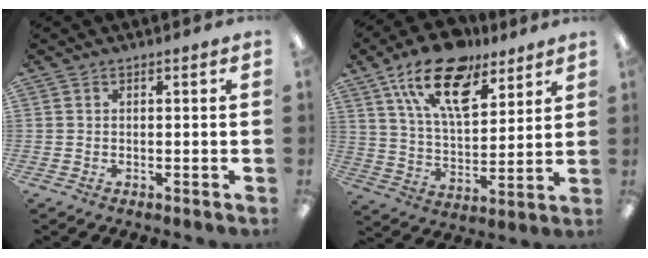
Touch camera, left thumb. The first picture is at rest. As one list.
[{"total": 18.6, "force": [12.2, 8.9, 10.9], "torque": [-0.183, -0.056, 0.215]}]